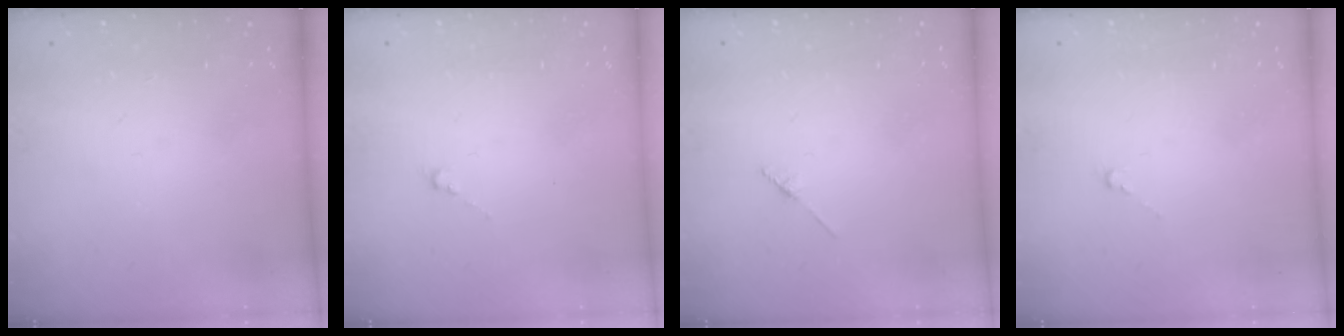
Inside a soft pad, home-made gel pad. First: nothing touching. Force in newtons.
{"total": 0.0}
{"total": 1.7, "press": 1.6, "slide": 0.2}
{"total": 0.0}